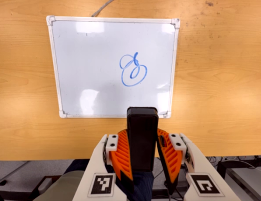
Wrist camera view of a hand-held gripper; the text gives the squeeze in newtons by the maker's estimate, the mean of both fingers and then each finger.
{"total": 8.8, "left": 7.3, "right": 10.3}